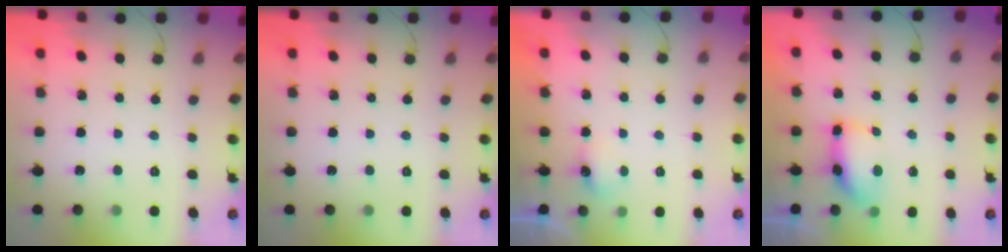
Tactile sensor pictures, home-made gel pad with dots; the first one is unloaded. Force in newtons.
{"total": 0.0}
{"total": 2.5, "press": 2.5, "slide": 0.6}
{"total": 6.9, "press": 6.9, "slide": 0.6}